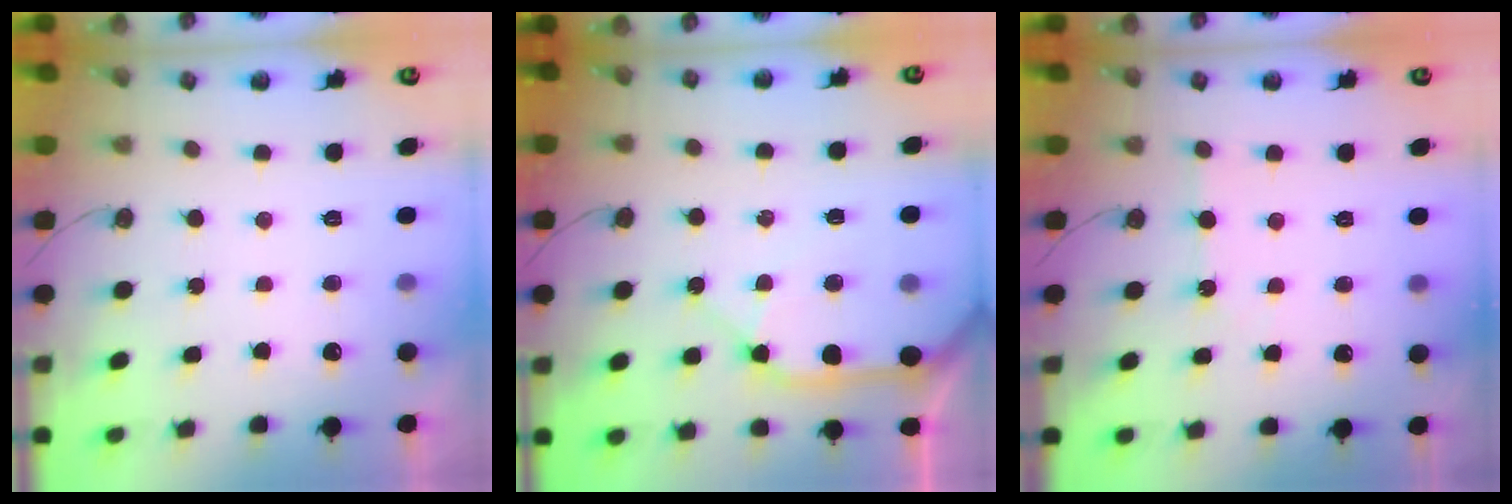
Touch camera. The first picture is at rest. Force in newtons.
{"total": 12.4, "press": 12.2, "slide": 1.9}
{"total": 2.2, "press": 2.2, "slide": 0.3}